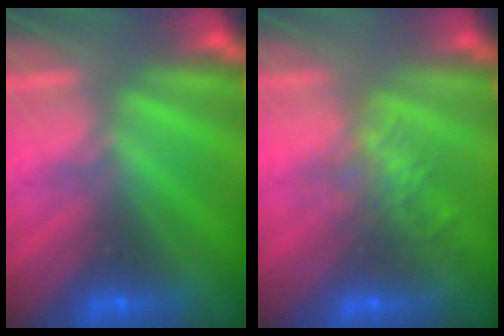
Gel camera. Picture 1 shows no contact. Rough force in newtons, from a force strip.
{"total": 3.9}